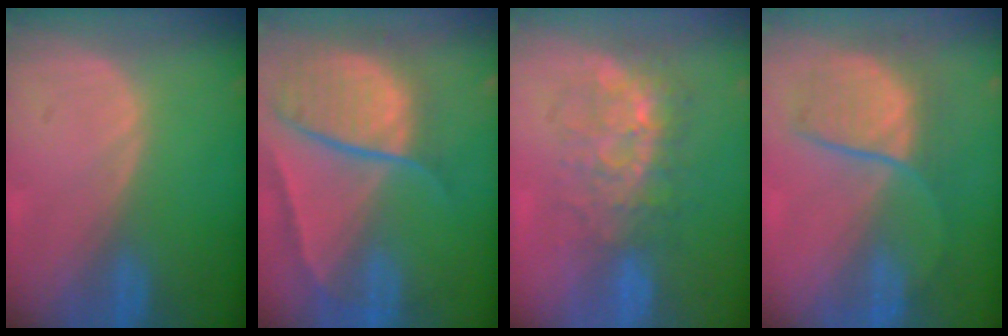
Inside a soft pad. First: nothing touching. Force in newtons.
{"total": 10.7, "press": 9.0, "slide": 5.8}
{"total": 8.1, "press": 7.3, "slide": 3.7}
{"total": 7.4, "press": 7.4, "slide": 0.2}